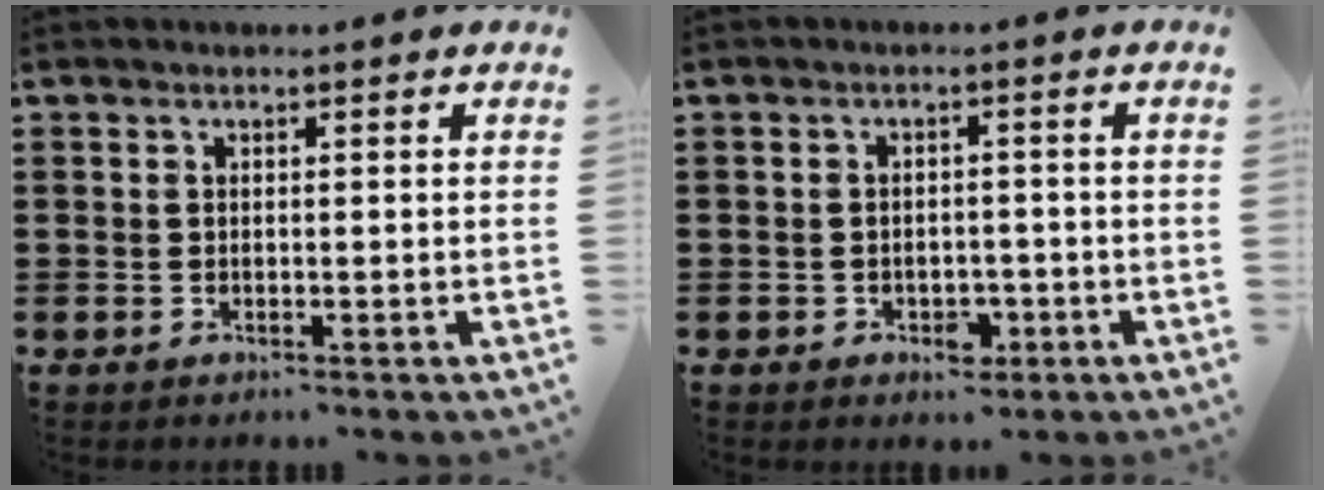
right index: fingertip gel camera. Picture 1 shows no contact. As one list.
[{"total": 2.4, "force": [-1.3, 1.8, 0.9], "torque": [-0.020, 0.004, -0.028]}]